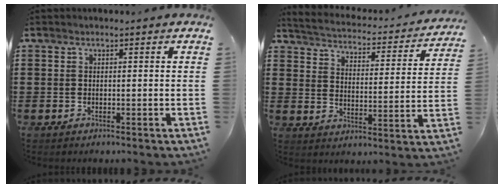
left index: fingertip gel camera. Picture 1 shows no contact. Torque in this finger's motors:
{"motor_torque": [2.01, -0.13, 0.05, -0.03]}